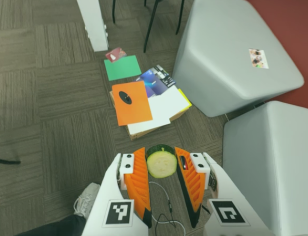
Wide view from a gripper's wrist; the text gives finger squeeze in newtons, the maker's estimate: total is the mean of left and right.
{"total": 9.0, "left": 9.0, "right": 8.9}